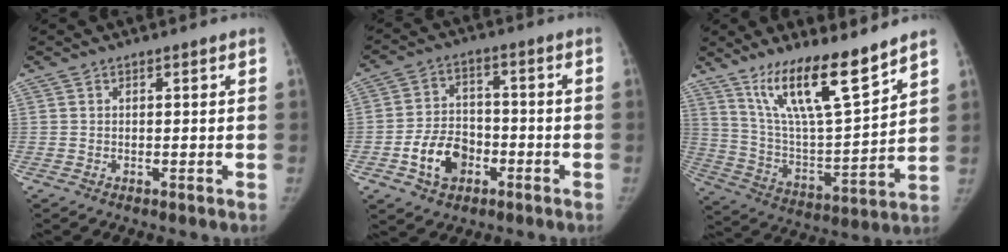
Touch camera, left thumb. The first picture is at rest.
{"total": 9.7, "force": [-3.8, 7.0, 5.5], "torque": [-0.072, 0.024, -0.067]}
{"total": 17.2, "force": [12.3, 3.4, 11.6], "torque": [-0.180, -0.074, 0.231]}